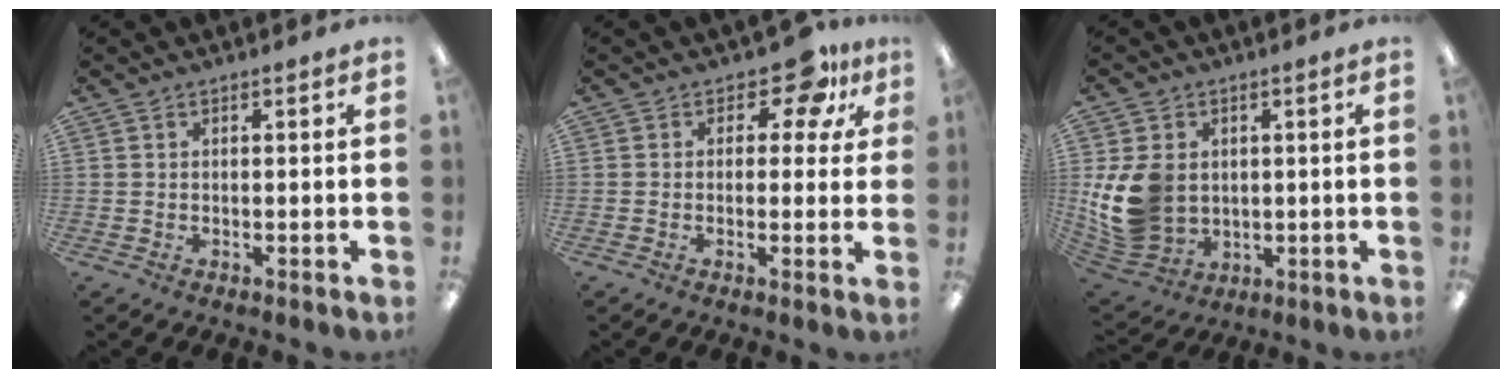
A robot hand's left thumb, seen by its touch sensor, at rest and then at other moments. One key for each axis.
{"total": 8.7, "fx": 4.9, "fy": 4.5, "fz": 5.7, "tx": -0.073, "ty": -0.027, "tz": 0.083}
{"total": 13.4, "fx": 0.9, "fy": 10.8, "fz": 7.9, "tx": -0.184, "ty": 0.006, "tz": 0.021}